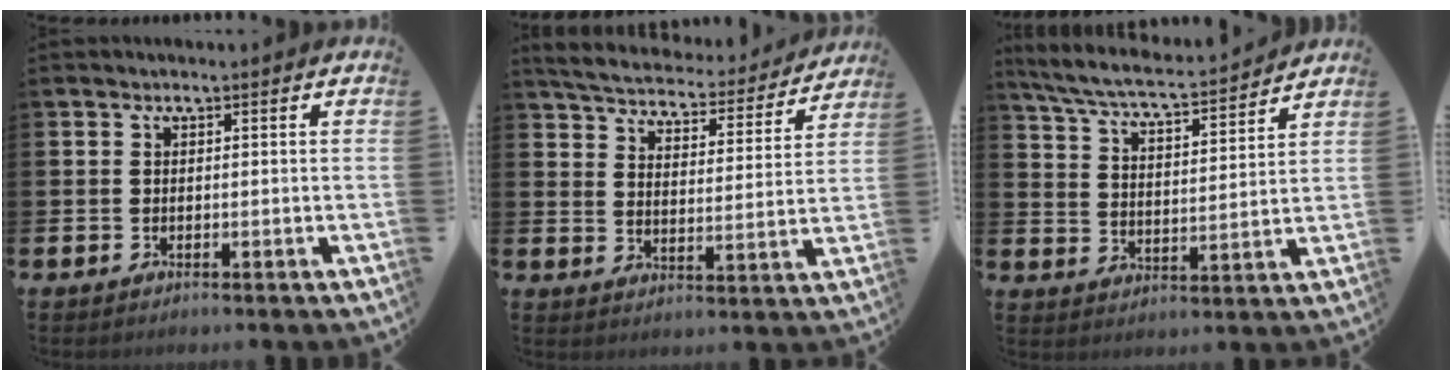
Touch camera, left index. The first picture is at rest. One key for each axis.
{"total": 5.6, "fx": 5.4, "fy": 0.8, "fz": 1.2, "tx": -0.056, "ty": -0.042, "tz": 0.090}
{"total": 6.3, "fx": 5.9, "fy": 0.5, "fz": 2.1, "tx": -0.068, "ty": -0.045, "tz": 0.099}